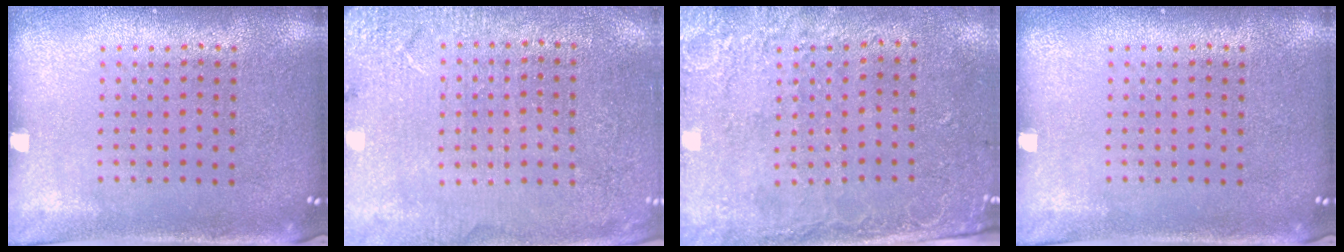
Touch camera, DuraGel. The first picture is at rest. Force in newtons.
{"total": 2.7, "press": 2.7, "slide": 0.1}
{"total": 2.5, "press": 1.9, "slide": 1.6}
{"total": 0.0}